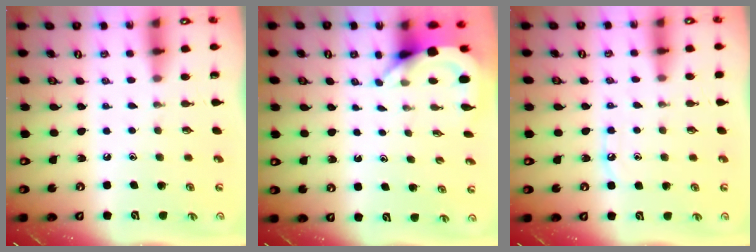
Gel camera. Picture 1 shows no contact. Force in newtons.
{"total": 3.7, "press": 3.7, "slide": 0.2}
{"total": 5.1, "press": 5.1, "slide": 0.5}